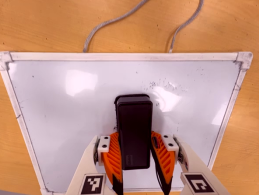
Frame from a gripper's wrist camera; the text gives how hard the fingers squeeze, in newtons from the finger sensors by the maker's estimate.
{"total": 16.8, "left": 18.0, "right": 15.6}